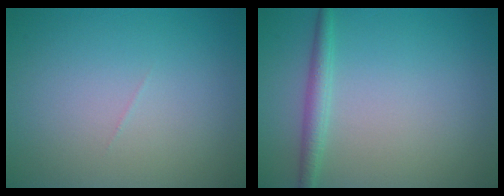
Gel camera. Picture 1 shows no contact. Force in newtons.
{"total": 1.9, "press": 1.9, "slide": 0.0}